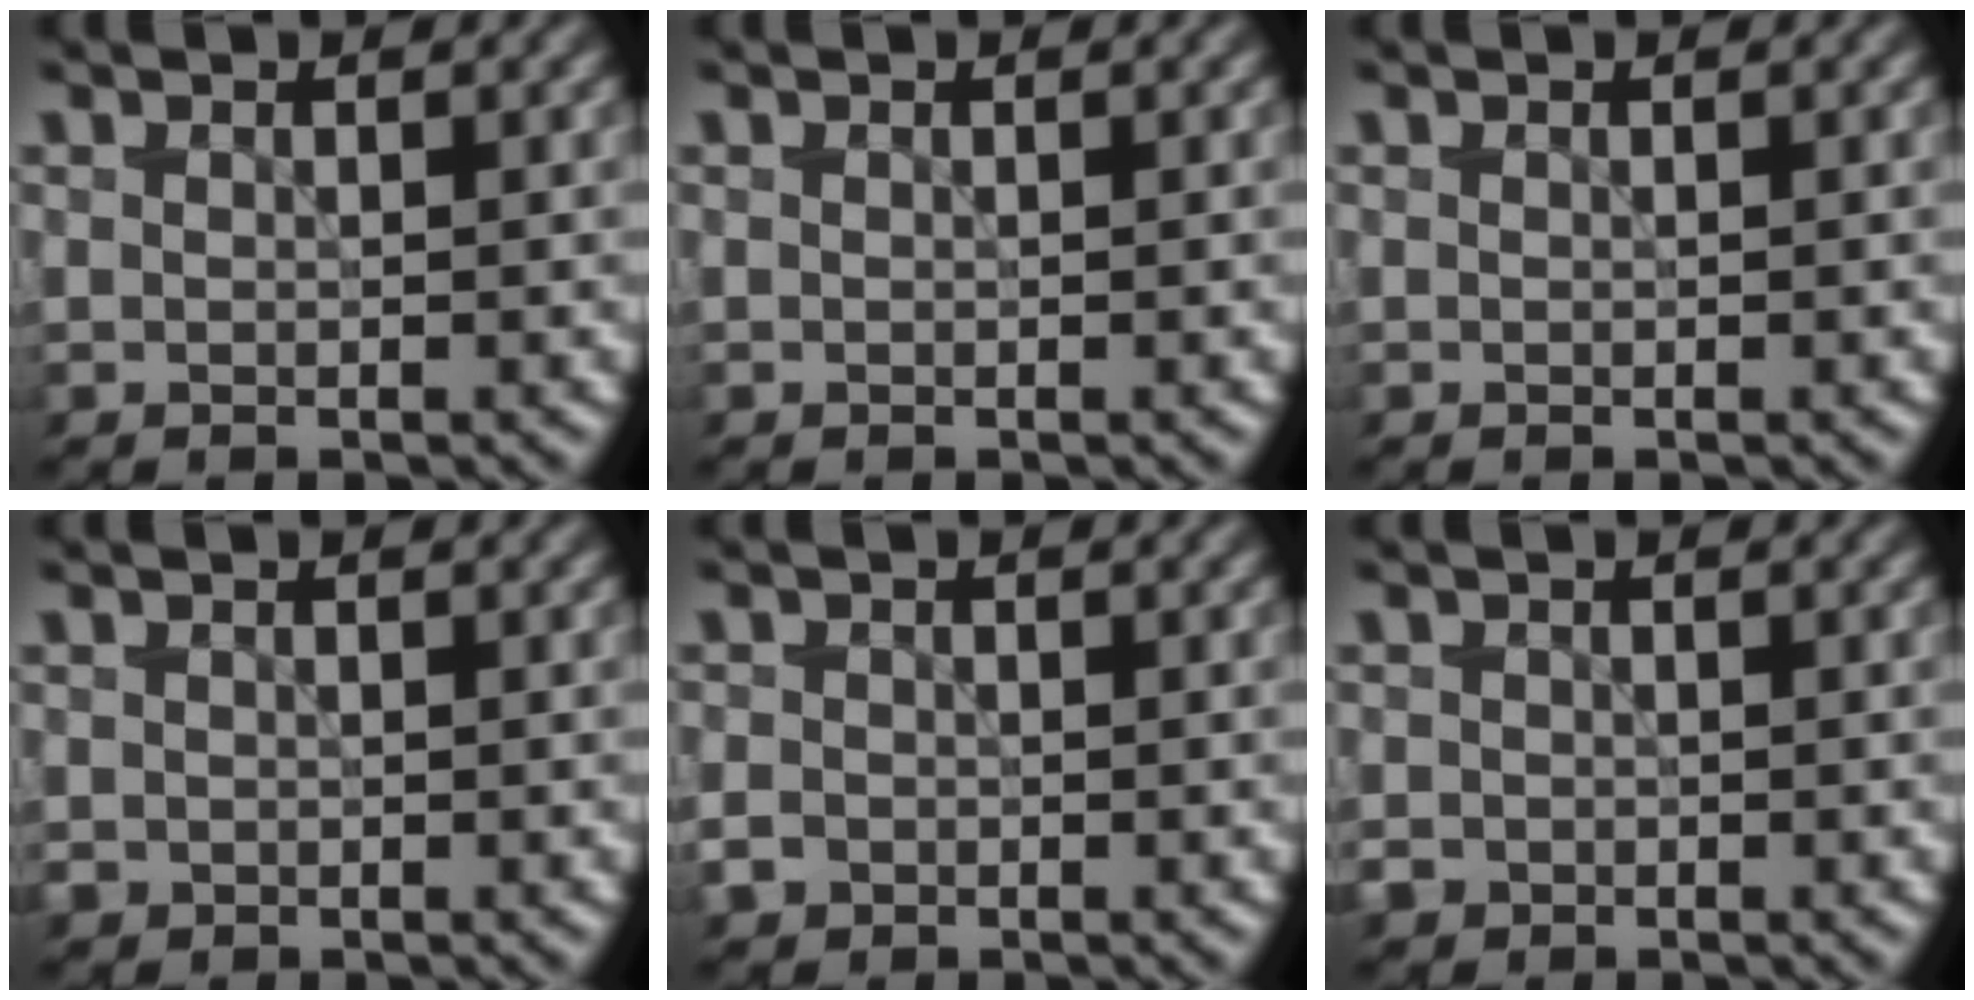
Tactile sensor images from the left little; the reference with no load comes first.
{"total": 0.0}
{"total": 0.0}
{"total": 0.8, "force": [-0.4, 0.7, 0.1], "torque": [0.002, -0.005, -0.008]}
{"total": 1.5, "force": [-0.7, 1.2, 0.4], "torque": [-0.005, -0.004, -0.015]}
{"total": 1.2, "force": [-0.7, 1.0, 0.2], "torque": [0.001, -0.003, -0.015]}